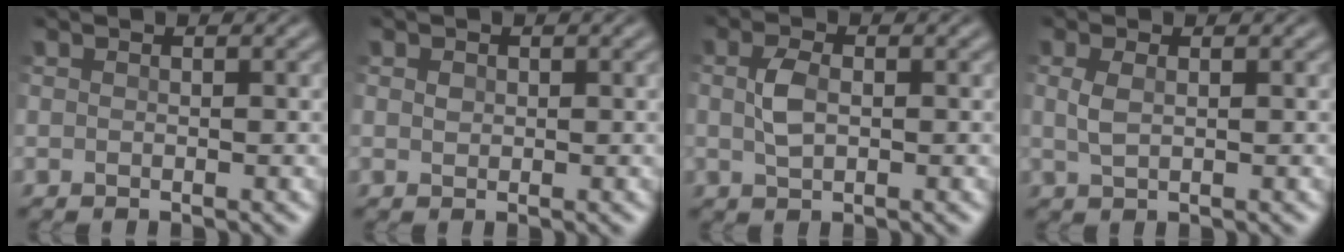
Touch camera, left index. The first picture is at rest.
{"total": 0.8, "force": [0.2, 0.7, 0.4], "torque": [-0.006, 0.004, 0.001]}
{"total": 2.3, "force": [0.0, 1.2, 2.0], "torque": [-0.044, 0.004, 0.001]}
{"total": 1.5, "force": [0.1, 0.7, 1.4], "torque": [-0.034, 0.002, 0.005]}